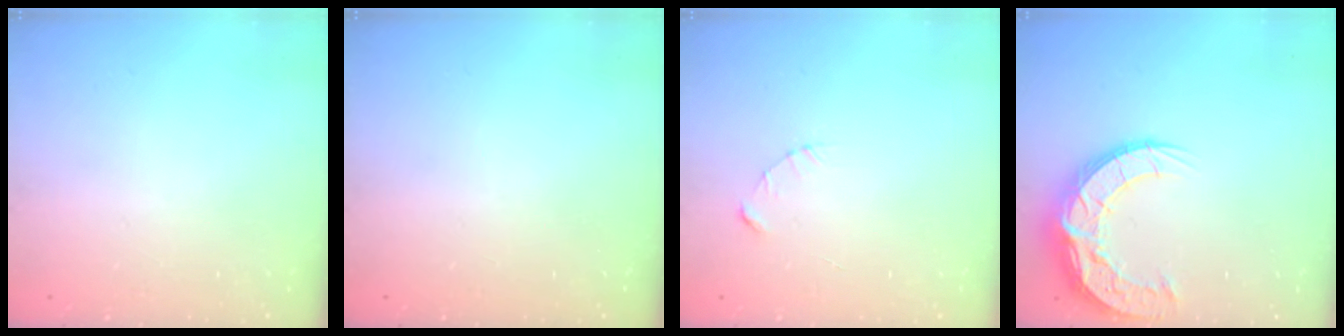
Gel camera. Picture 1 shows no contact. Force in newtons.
{"total": 0.0}
{"total": 2.3, "press": 2.3, "slide": 0.3}
{"total": 15.1, "press": 15.1, "slide": 1.2}